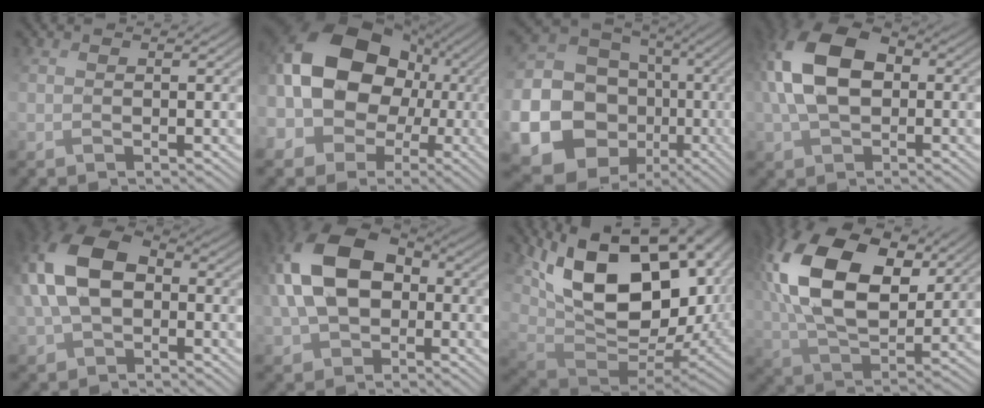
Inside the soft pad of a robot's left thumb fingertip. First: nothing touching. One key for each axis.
{"total": 20.0, "fx": 1.0, "fy": 15.4, "fz": 12.8, "tx": -0.291, "ty": 0.015, "tz": 0.001}
{"total": 25.6, "fx": -6.5, "fy": 22.9, "fz": 9.4, "tx": -0.267, "ty": -0.055, "tz": -0.109}
{"total": 11.8, "fx": 0.7, "fy": 7.6, "fz": 9.1, "tx": -0.215, "ty": 0.015, "tz": 0.003}
{"total": 11.2, "fx": -0.2, "fy": 7.2, "fz": 8.6, "tx": -0.214, "ty": 0.013, "tz": -0.016}
{"total": 13.3, "fx": -0.3, "fy": 9.0, "fz": 9.8, "tx": -0.227, "ty": 0.004, "tz": -0.015}
{"total": 19.4, "fx": 6.0, "fy": 11.0, "fz": 14.8, "tx": -0.285, "ty": 0.002, "tz": 0.115}
{"total": 18.1, "fx": 5.9, "fy": 10.5, "fz": 13.5, "tx": -0.308, "ty": 0.032, "tz": 0.102}